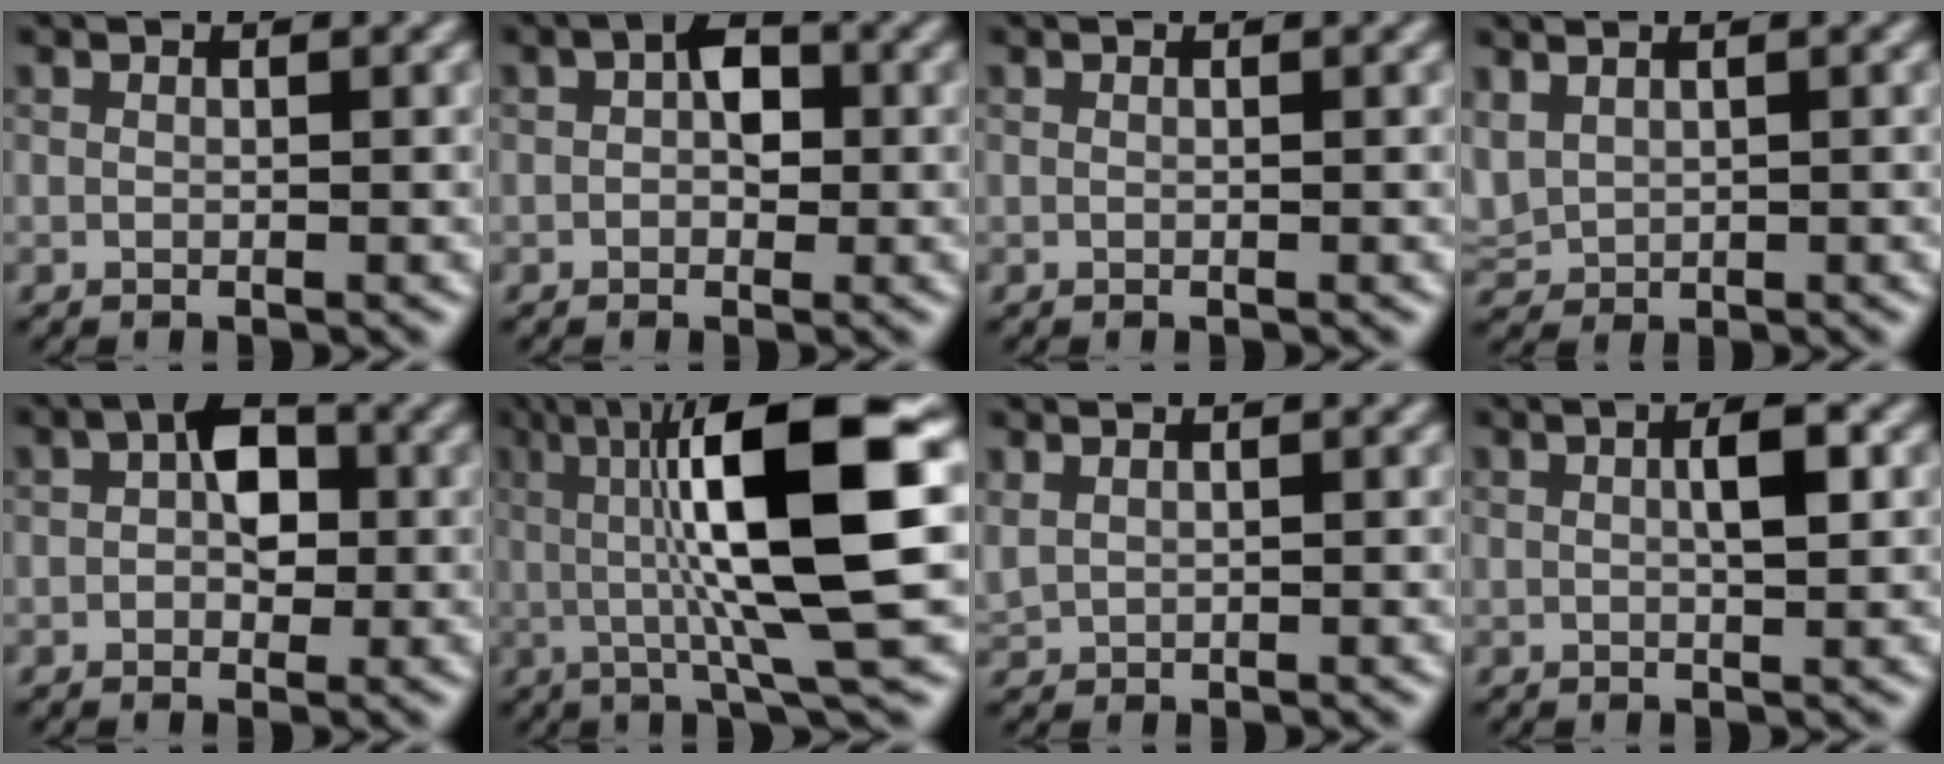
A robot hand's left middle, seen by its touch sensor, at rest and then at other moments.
{"total": 3.0, "force": [0.3, 2.0, 2.2], "torque": [-0.035, 0.009, 0.001]}
{"total": 0.0}
{"total": 1.5, "force": [0.9, 1.1, 0.7], "torque": [-0.019, 0.003, 0.026]}
{"total": 4.0, "force": [0.5, 2.6, 3.0], "torque": [-0.045, 0.010, 0.002]}
{"total": 12.8, "force": [1.6, 2.7, 12.4], "torque": [-0.187, 0.016, 0.025]}
{"total": 0.8, "force": [0.7, 0.4, 0.2], "torque": [-0.009, -0.002, 0.022]}
{"total": 2.4, "force": [0.6, 0.6, 2.2], "torque": [-0.034, 0.007, 0.010]}